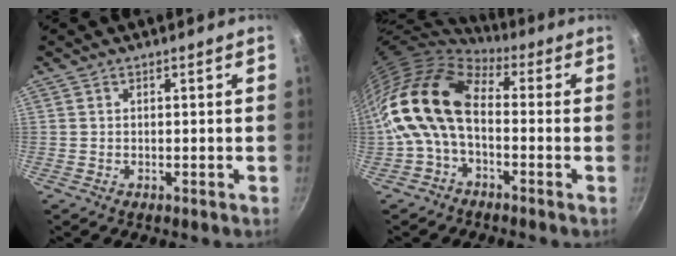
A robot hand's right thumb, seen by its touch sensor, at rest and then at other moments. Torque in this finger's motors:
{"motor_torque": [-0.48, 1.80, 1.95, -0.81, 0.41]}